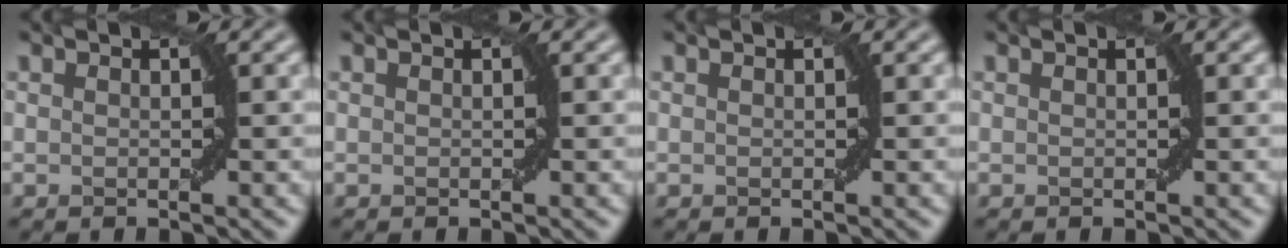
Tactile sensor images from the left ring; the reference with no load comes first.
{"total": 0.0}
{"total": 0.0}
{"total": 0.0}